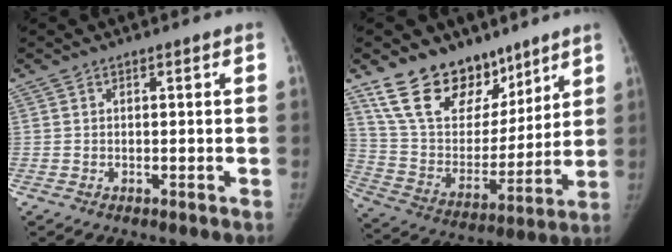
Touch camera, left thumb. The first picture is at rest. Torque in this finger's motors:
{"motor_torque": [2.24, 0.82, 1.06, -1.71, 0.42]}